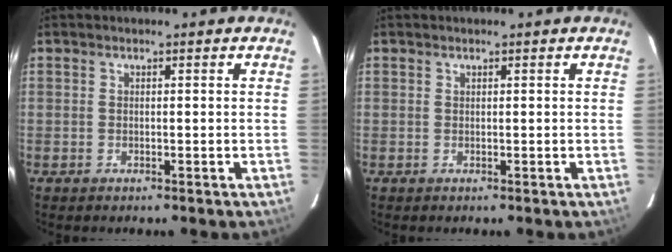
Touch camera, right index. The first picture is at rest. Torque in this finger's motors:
{"motor_torque": [0.29, 0.06, 0.12, 0.01]}